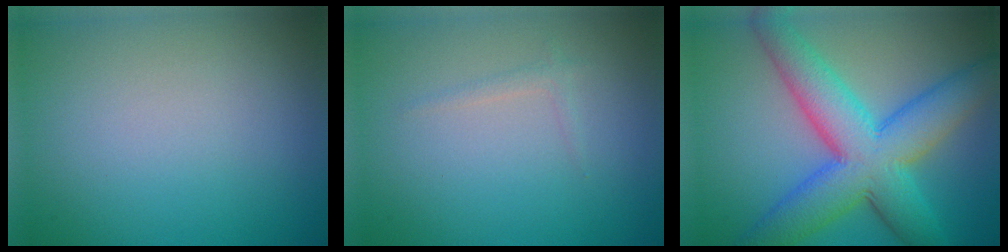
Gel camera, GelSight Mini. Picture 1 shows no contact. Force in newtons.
{"total": 0.8, "press": 0.8, "slide": 0.1}
{"total": 9.8, "press": 9.8, "slide": 0.2}